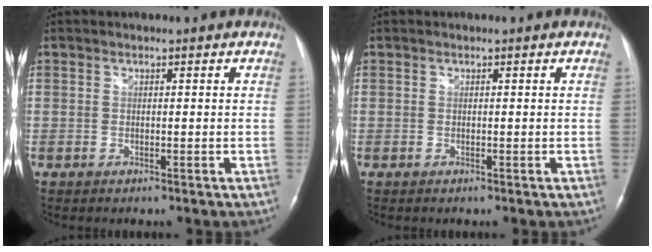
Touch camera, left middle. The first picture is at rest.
{"total": 0.0}